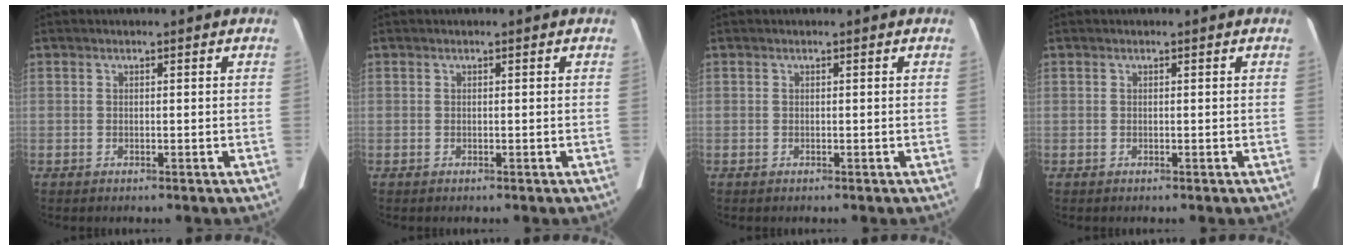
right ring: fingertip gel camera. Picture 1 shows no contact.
{"total": 0.0}
{"total": 0.0}
{"total": 0.0}